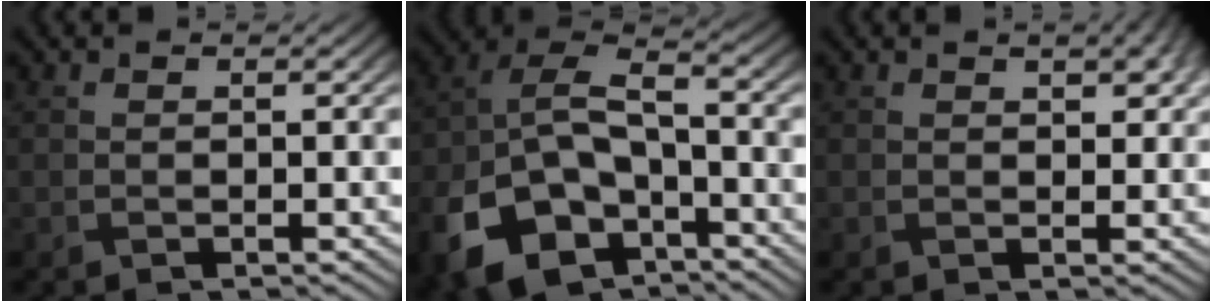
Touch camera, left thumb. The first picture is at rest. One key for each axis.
{"total": 14.2, "fx": -7.5, "fy": 8.3, "fz": 8.8, "tx": -0.204, "ty": -0.035, "tz": -0.143}
{"total": 3.2, "fx": 1.4, "fy": 1.5, "fz": 2.4, "tx": -0.036, "ty": 0.001, "tz": 0.028}